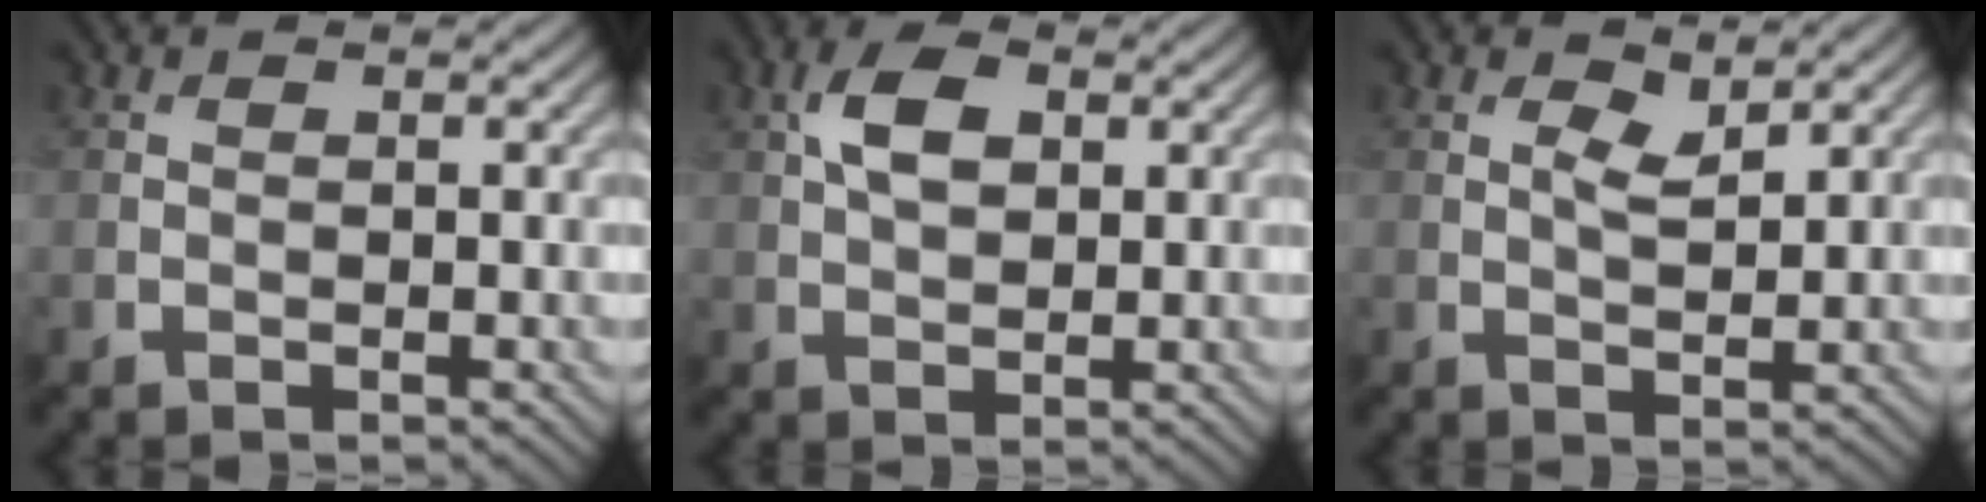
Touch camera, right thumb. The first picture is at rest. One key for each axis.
{"total": 4.7, "fx": 1.5, "fy": 2.7, "fz": 3.5, "tx": -0.075, "ty": 0.008, "tz": 0.023}
{"total": 2.5, "fx": 1.5, "fy": 0.8, "fz": 1.8, "tx": -0.037, "ty": -0.005, "tz": 0.031}